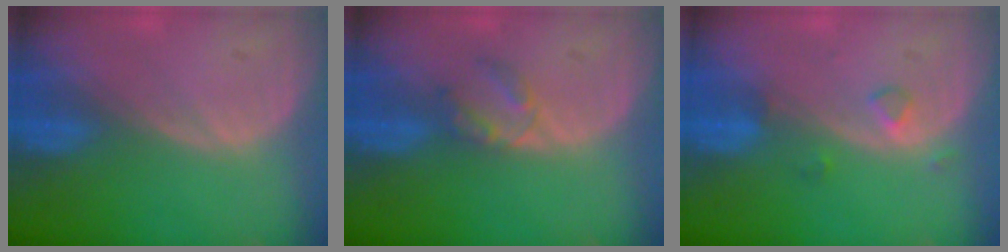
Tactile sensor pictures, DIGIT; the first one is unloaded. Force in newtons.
{"total": 2.8, "press": 2.8, "slide": 0.3}
{"total": 1.8, "press": 1.8, "slide": 0.1}